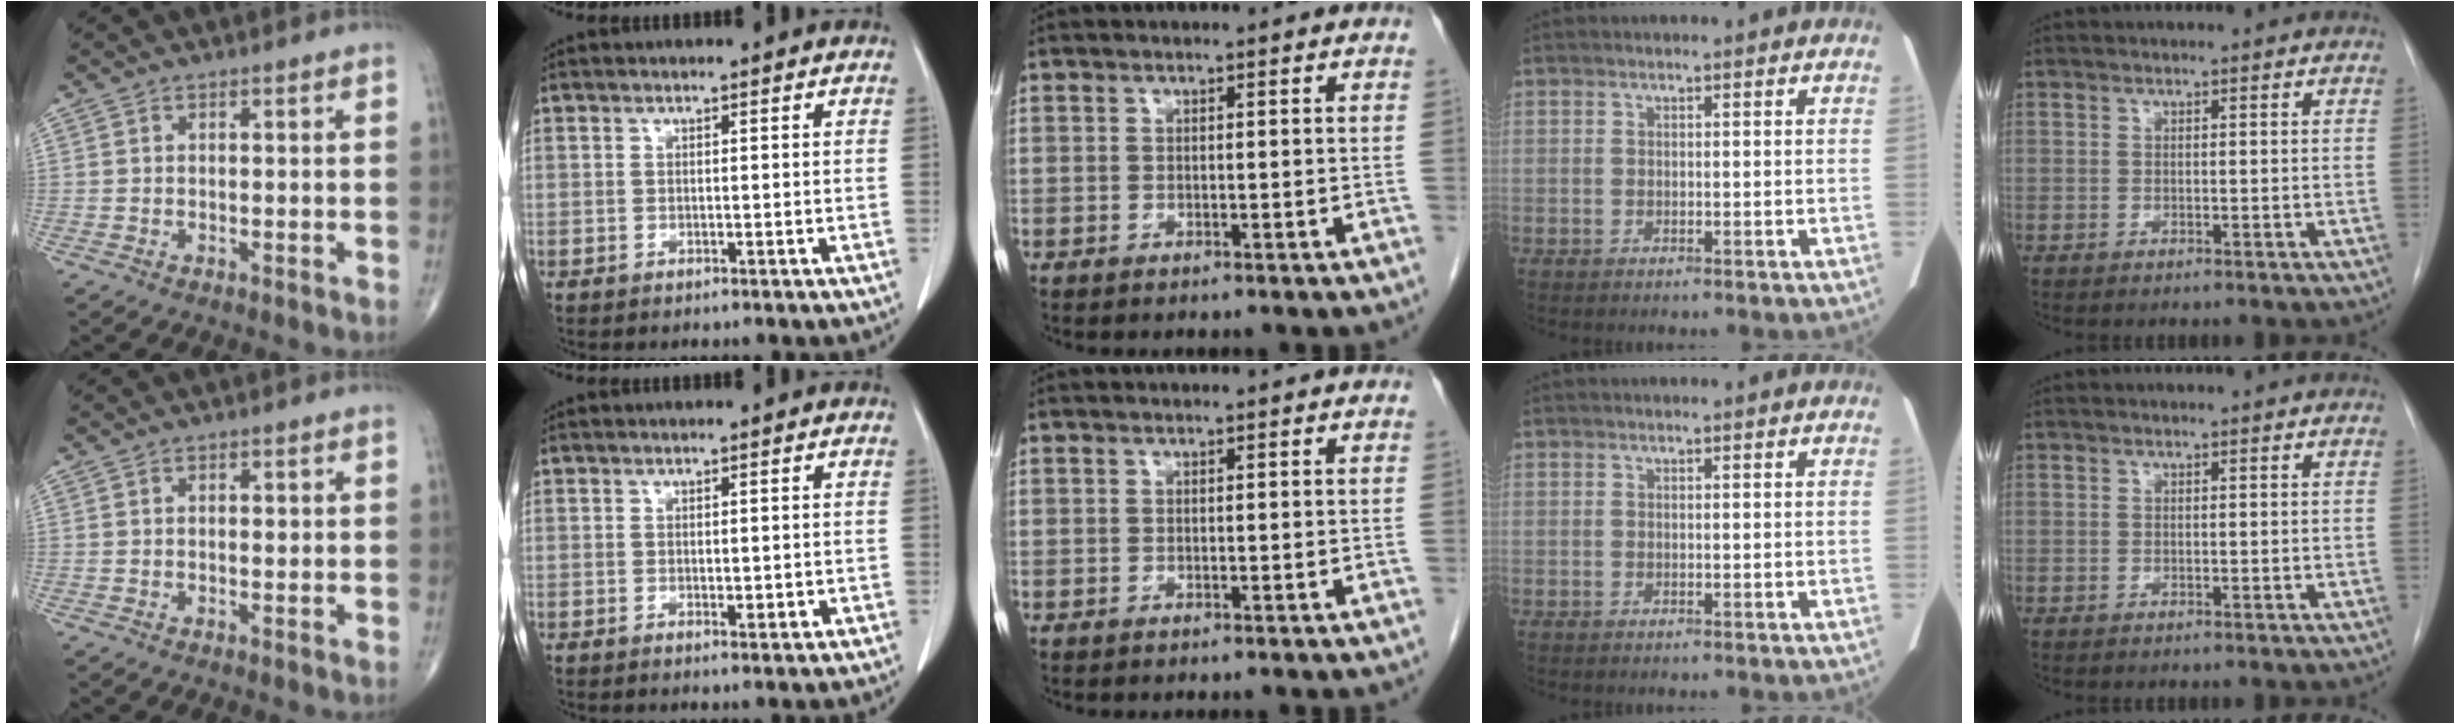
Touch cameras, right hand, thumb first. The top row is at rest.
{"thumb": {"total": 1.4, "force": [0.2, 0.7, 1.2], "torque": [-0.018, 0.000, 0.002]}, "index": {"total": 1.7, "force": [-0.2, 0.8, 1.5], "torque": [-0.019, -0.001, 0.004]}}